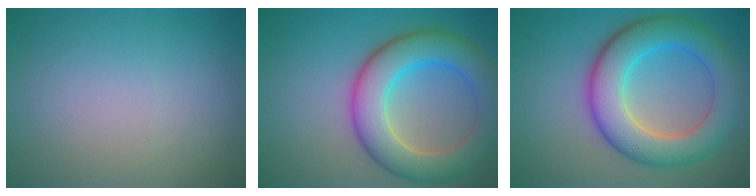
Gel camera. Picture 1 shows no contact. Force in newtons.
{"total": 8.3, "press": 8.2, "slide": 0.5}
{"total": 8.3, "press": 8.3, "slide": 0.1}